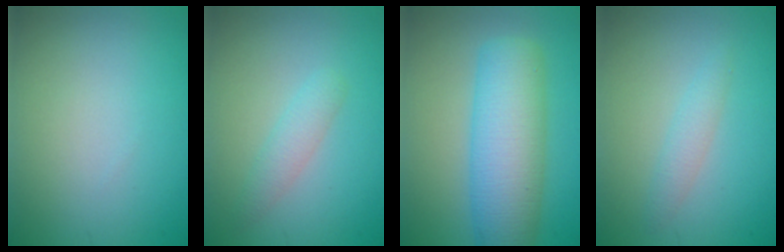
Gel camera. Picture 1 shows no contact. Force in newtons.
{"total": 1.9, "press": 1.9, "slide": 0.0}
{"total": 7.9, "press": 7.9, "slide": 0.3}
{"total": 1.5, "press": 1.5, "slide": 0.1}